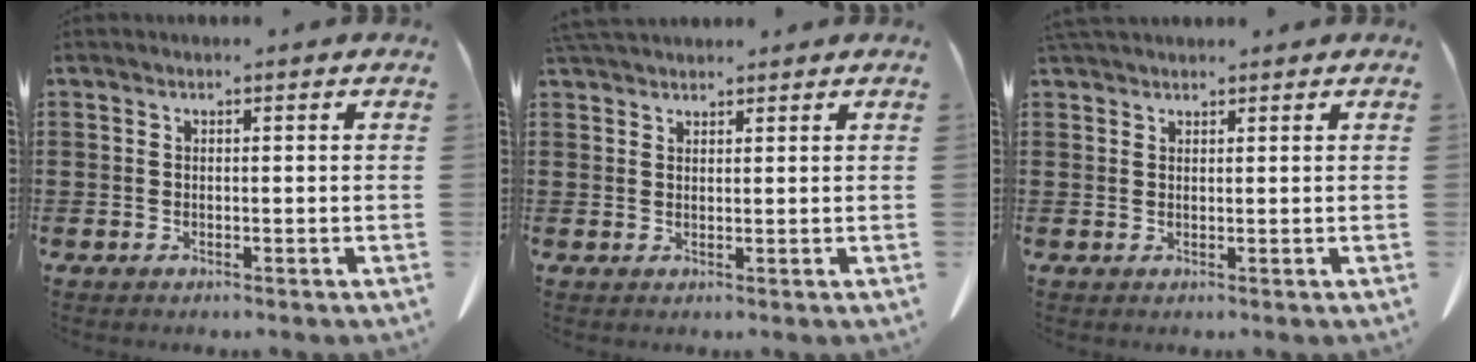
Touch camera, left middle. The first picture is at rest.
{"total": 2.5, "force": [2.2, 0.7, 0.8], "torque": [-0.021, 0.001, 0.045]}
{"total": 1.5, "force": [1.4, 0.4, 0.3], "torque": [-0.011, 0.000, 0.029]}